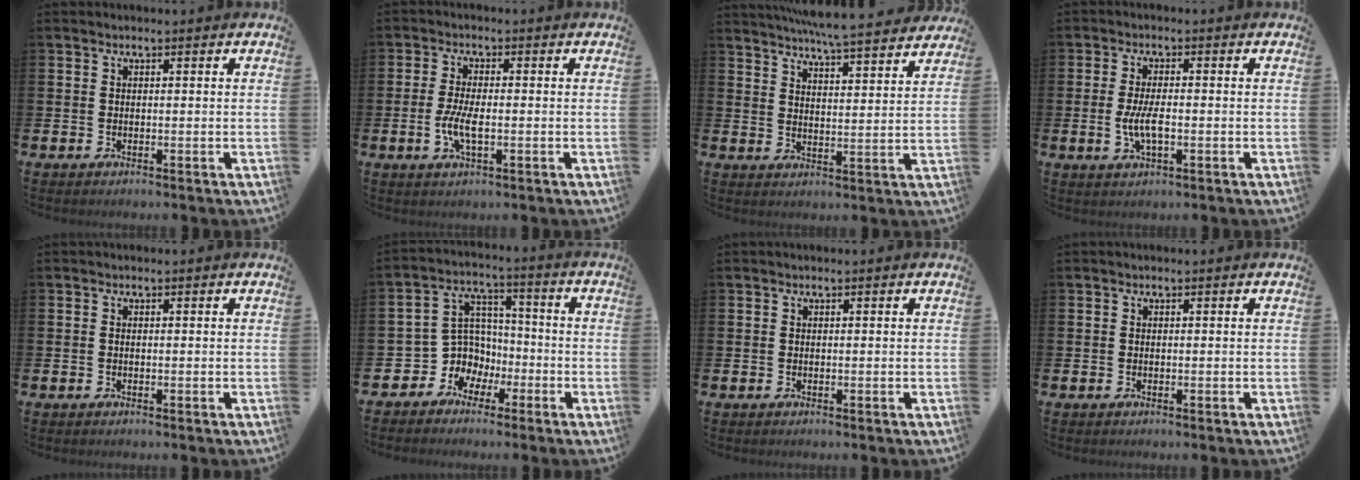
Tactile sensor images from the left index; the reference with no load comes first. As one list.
[{"total": 4.2, "force": [-0.8, 1.5, 3.8], "torque": [-0.072, 0.001, -0.015]}, {"total": 6.5, "force": [6.3, -0.1, 1.3], "torque": [-0.035, -0.044, 0.109]}, {"total": 4.2, "force": [-0.7, 1.6, 3.8], "torque": [-0.074, 0.001, -0.014]}, {"total": 0.0}, {"total": 6.0, "force": [-1.8, 5.7, 0.8], "torque": [-0.060, -0.015, -0.042]}, {"total": 0.0}, {"total": 0.0}]